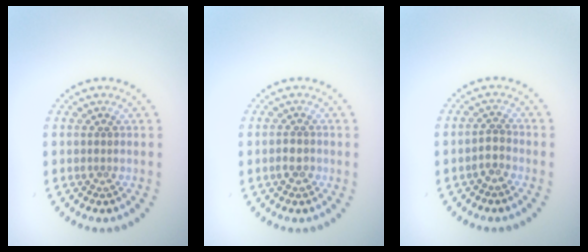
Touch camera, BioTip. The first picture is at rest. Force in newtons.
{"total": 1.4, "press": 1.3, "slide": 0.5}
{"total": 1.4, "press": 1.0, "slide": 0.9}